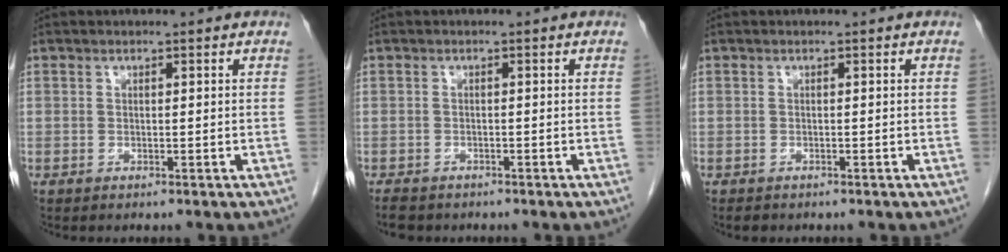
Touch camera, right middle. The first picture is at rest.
{"total": 3.3, "force": [-2.7, 1.5, 1.0], "torque": [-0.019, -0.004, -0.037]}
{"total": 1.0, "force": [-0.8, 0.5, 0.3], "torque": [-0.008, -0.001, -0.011]}